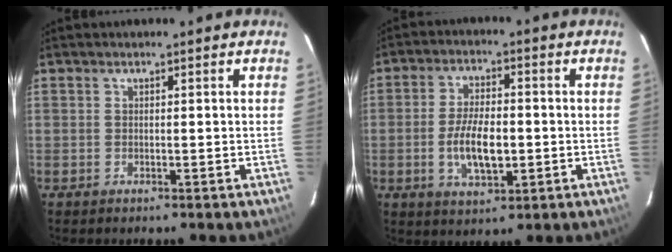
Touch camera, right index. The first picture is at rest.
{"total": 8.9, "force": [-1.7, 3.9, 7.9], "torque": [-0.156, -0.002, -0.027]}